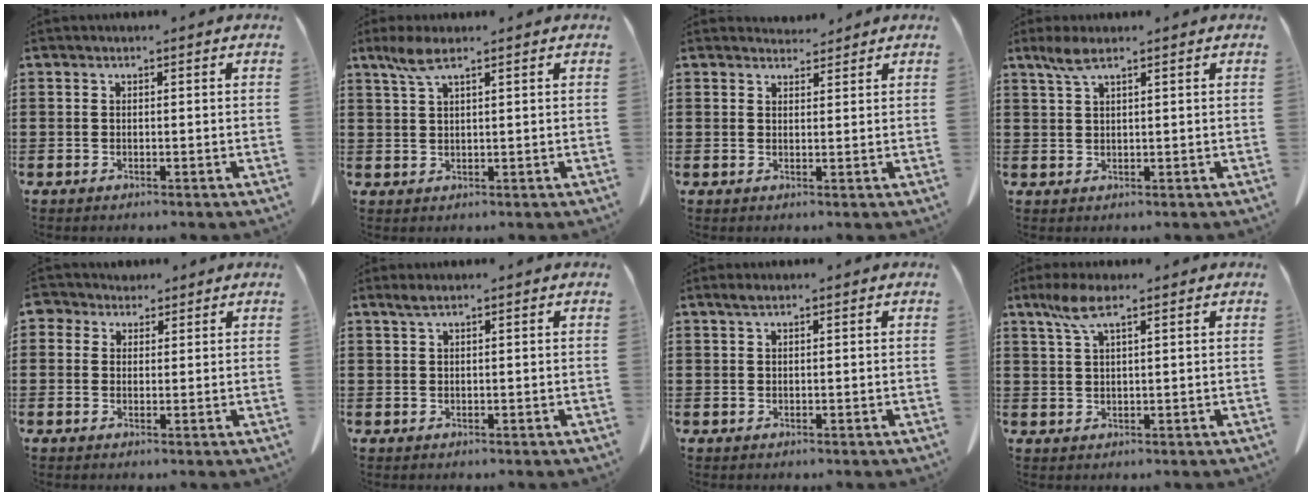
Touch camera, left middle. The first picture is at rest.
{"total": 3.9, "force": [2.3, 0.9, 3.0], "torque": [-0.065, 0.003, 0.042]}
{"total": 2.5, "force": [2.4, 0.6, 0.1], "torque": [-0.001, -0.007, 0.044]}
{"total": 3.1, "force": [2.0, 0.6, 2.4], "torque": [-0.051, 0.003, 0.035]}
{"total": 2.8, "force": [1.8, 2.0, 0.6], "torque": [-0.021, 0.011, 0.034]}
{"total": 1.1, "force": [0.7, 0.0, 0.9], "torque": [-0.019, 0.000, 0.013]}
{"total": 0.8, "force": [0.5, 0.1, 0.6], "torque": [-0.014, 0.001, 0.009]}
{"total": 5.0, "force": [2.7, 1.2, 4.0], "torque": [-0.091, 0.002, 0.047]}